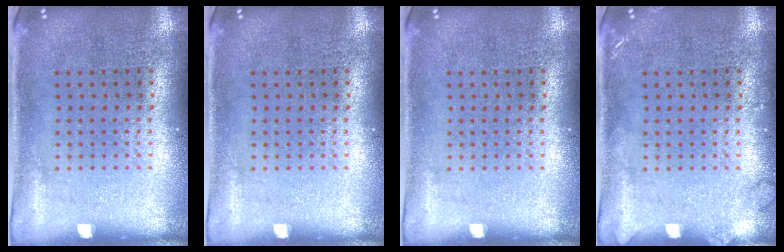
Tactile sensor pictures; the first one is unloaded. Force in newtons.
{"total": 0.0}
{"total": 0.0}
{"total": 1.1, "press": 1.1, "slide": 0.1}